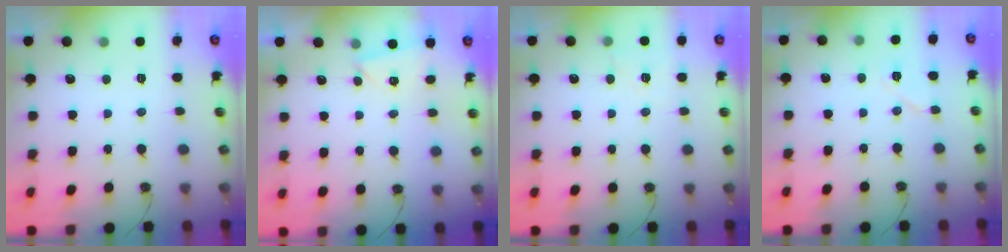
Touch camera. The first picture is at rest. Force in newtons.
{"total": 2.5, "press": 1.6, "slide": 1.9}
{"total": 8.7, "press": 2.9, "slide": 8.2}
{"total": 5.2, "press": 4.8, "slide": 2.1}